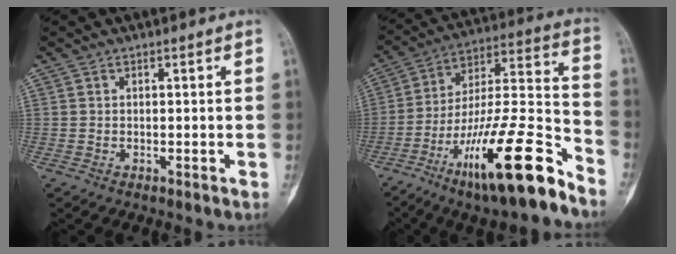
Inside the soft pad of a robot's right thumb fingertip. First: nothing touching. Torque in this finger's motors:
{"motor_torque": [0.45, 0.49, 1.65, -1.12, 0.21]}